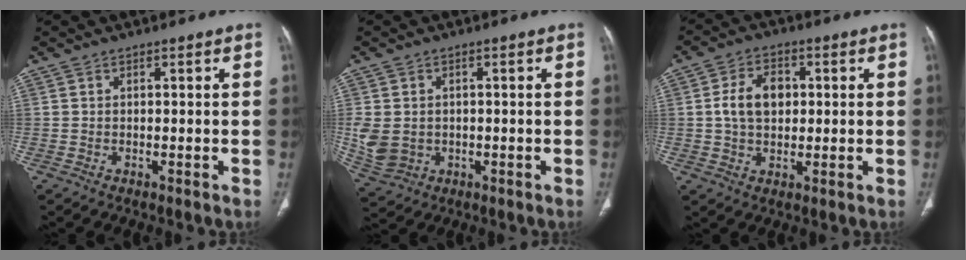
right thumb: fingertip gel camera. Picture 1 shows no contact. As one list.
[{"total": 8.0, "force": [-0.5, 6.5, 4.6], "torque": [-0.094, -0.004, 0.004]}, {"total": 7.9, "force": [0.9, 5.6, 5.5], "torque": [-0.081, 0.007, 0.013]}]